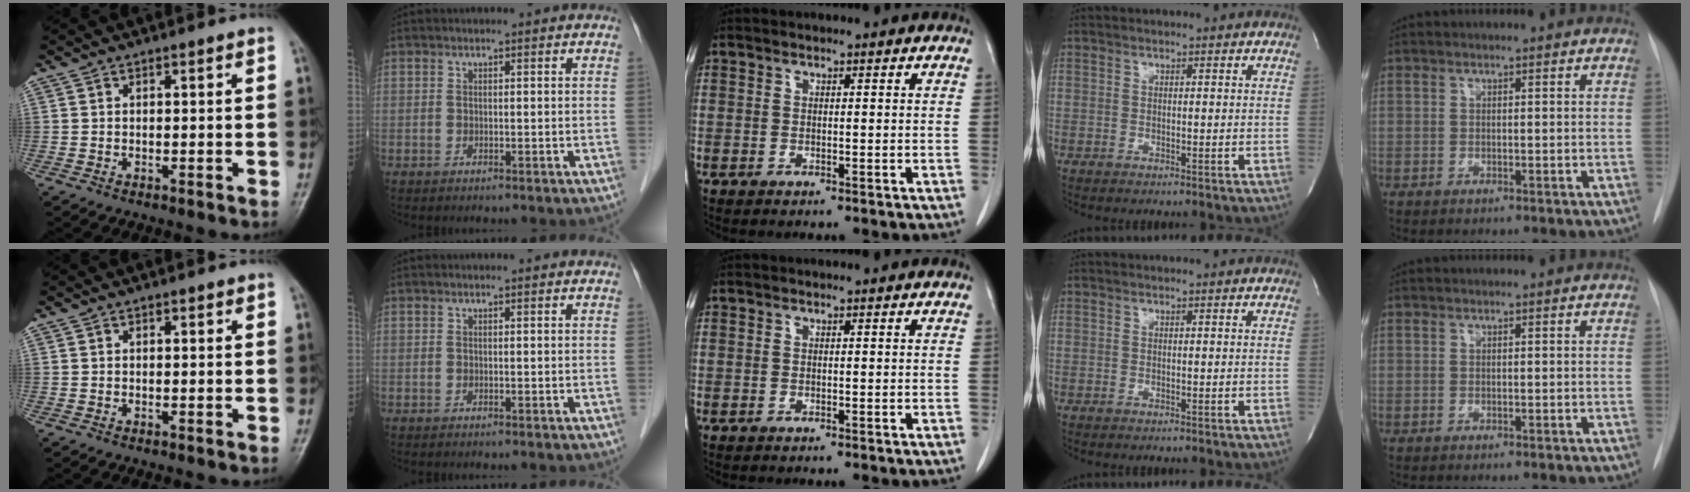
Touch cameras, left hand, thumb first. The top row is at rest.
{"thumb": {"total": 0.7, "force": [0.2, 0.4, 0.5], "torque": [-0.001, 0.002, 0.001]}, "index": {"total": 0.8, "force": [0.8, 0.2, 0.2], "torque": [-0.012, 0.006, 0.007]}}